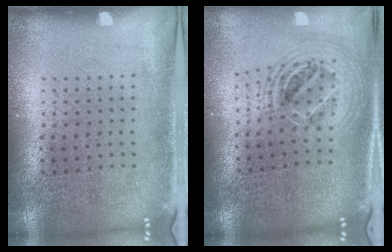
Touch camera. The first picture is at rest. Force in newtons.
{"total": 2.1, "press": 1.7, "slide": 1.3}